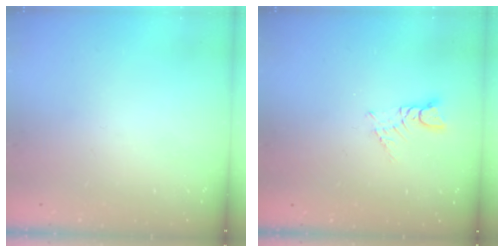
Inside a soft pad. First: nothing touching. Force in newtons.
{"total": 2.9, "press": 2.9, "slide": 0.3}